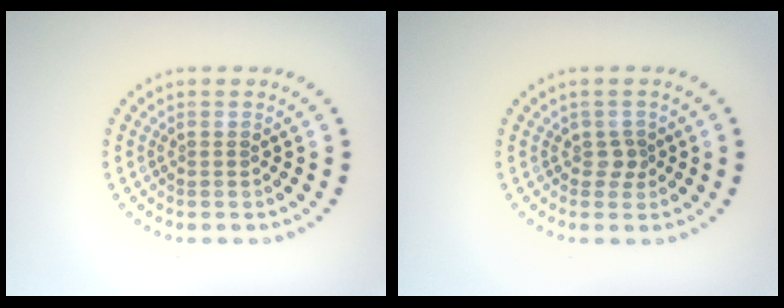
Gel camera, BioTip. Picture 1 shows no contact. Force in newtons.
{"total": 1.3, "press": 1.0, "slide": 0.7}